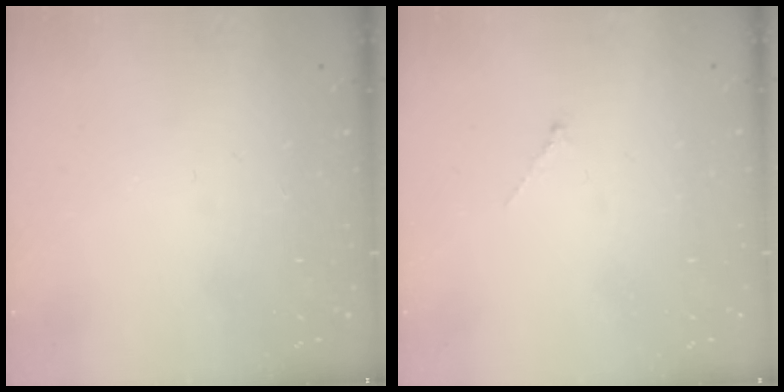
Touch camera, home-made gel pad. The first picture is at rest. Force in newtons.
{"total": 0.0}